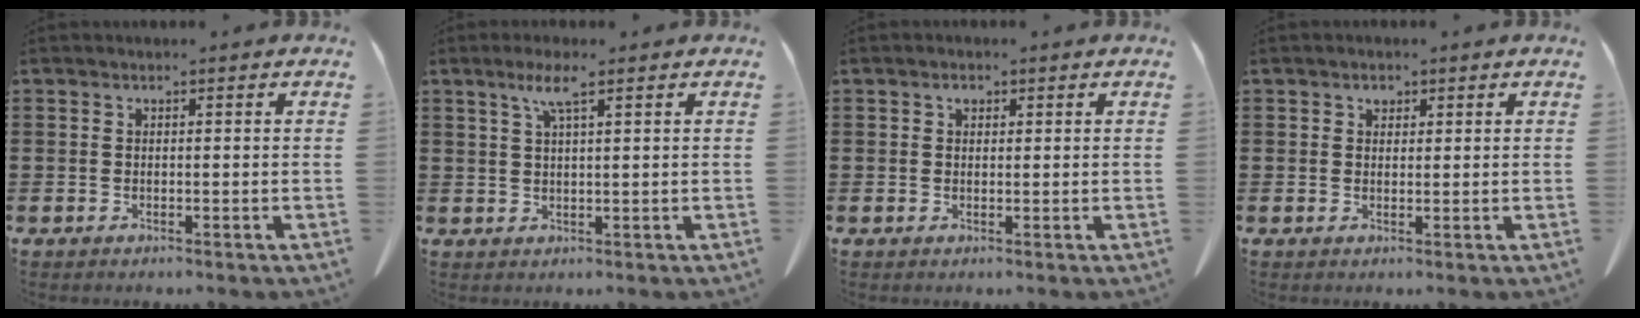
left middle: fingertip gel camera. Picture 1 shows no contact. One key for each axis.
{"total": 3.9, "fx": 2.2, "fy": 0.5, "fz": 3.2, "tx": -0.070, "ty": 0.002, "tz": 0.038}
{"total": 1.2, "fx": 0.6, "fy": 0.8, "fz": 0.8, "tx": -0.010, "ty": 0.001, "tz": 0.010}
{"total": 1.3, "fx": 0.8, "fy": 0.9, "fz": 0.6, "tx": -0.006, "ty": -0.001, "tz": 0.013}